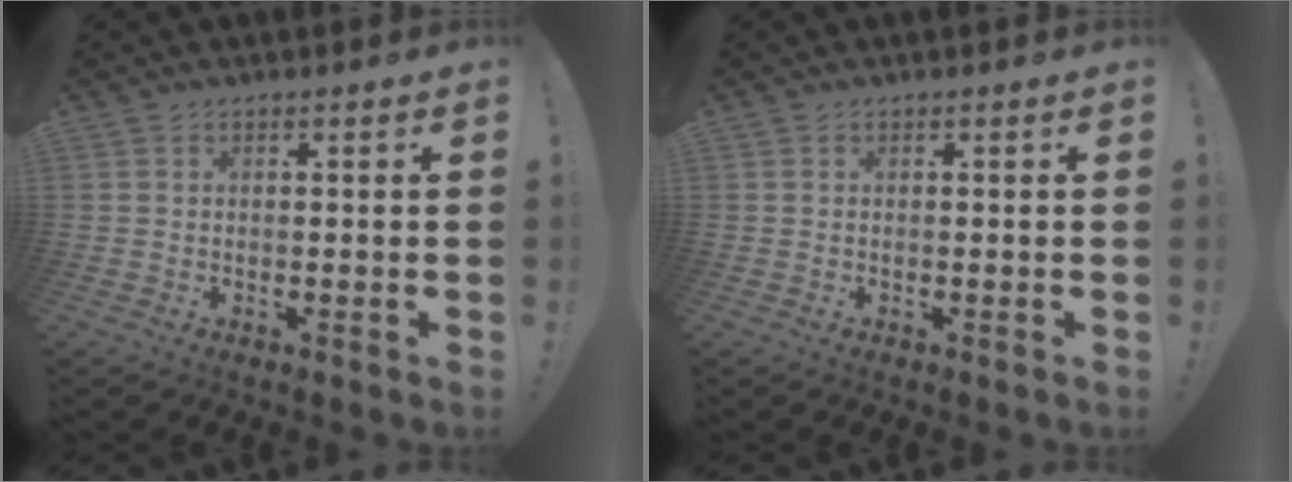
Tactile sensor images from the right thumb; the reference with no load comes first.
{"total": 0.0}